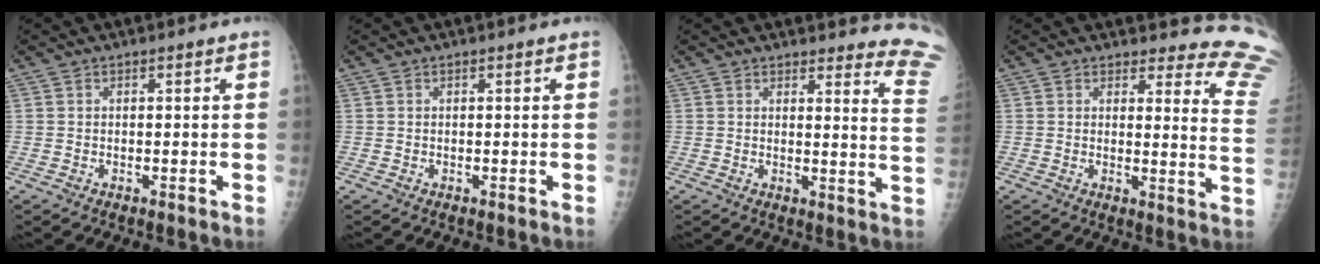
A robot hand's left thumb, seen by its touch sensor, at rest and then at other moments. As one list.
[{"total": 0.0}, {"total": 12.9, "force": [12.8, 1.1, 0.7], "torque": [0.034, -0.155, 0.097]}, {"total": 14.7, "force": [14.5, 2.4, 0.5], "torque": [0.048, -0.172, 0.114]}]